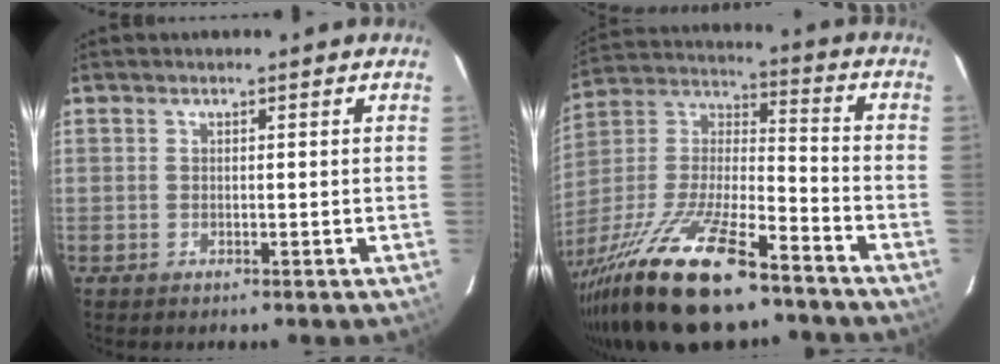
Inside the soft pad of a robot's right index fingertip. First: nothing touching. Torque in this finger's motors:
{"motor_torque": [0.98, -1.16, 1.05, 0.21]}